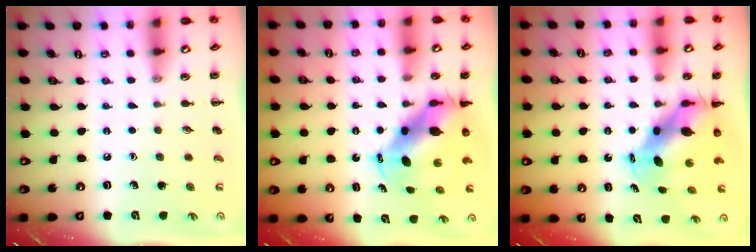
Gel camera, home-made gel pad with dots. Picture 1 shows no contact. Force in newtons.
{"total": 8.6, "press": 8.3, "slide": 2.2}
{"total": 7.8, "press": 7.6, "slide": 1.8}